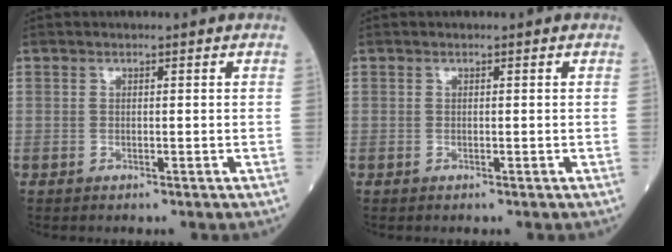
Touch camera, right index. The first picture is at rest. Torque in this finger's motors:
{"motor_torque": [0.00, 0.00, 0.00, 0.00]}